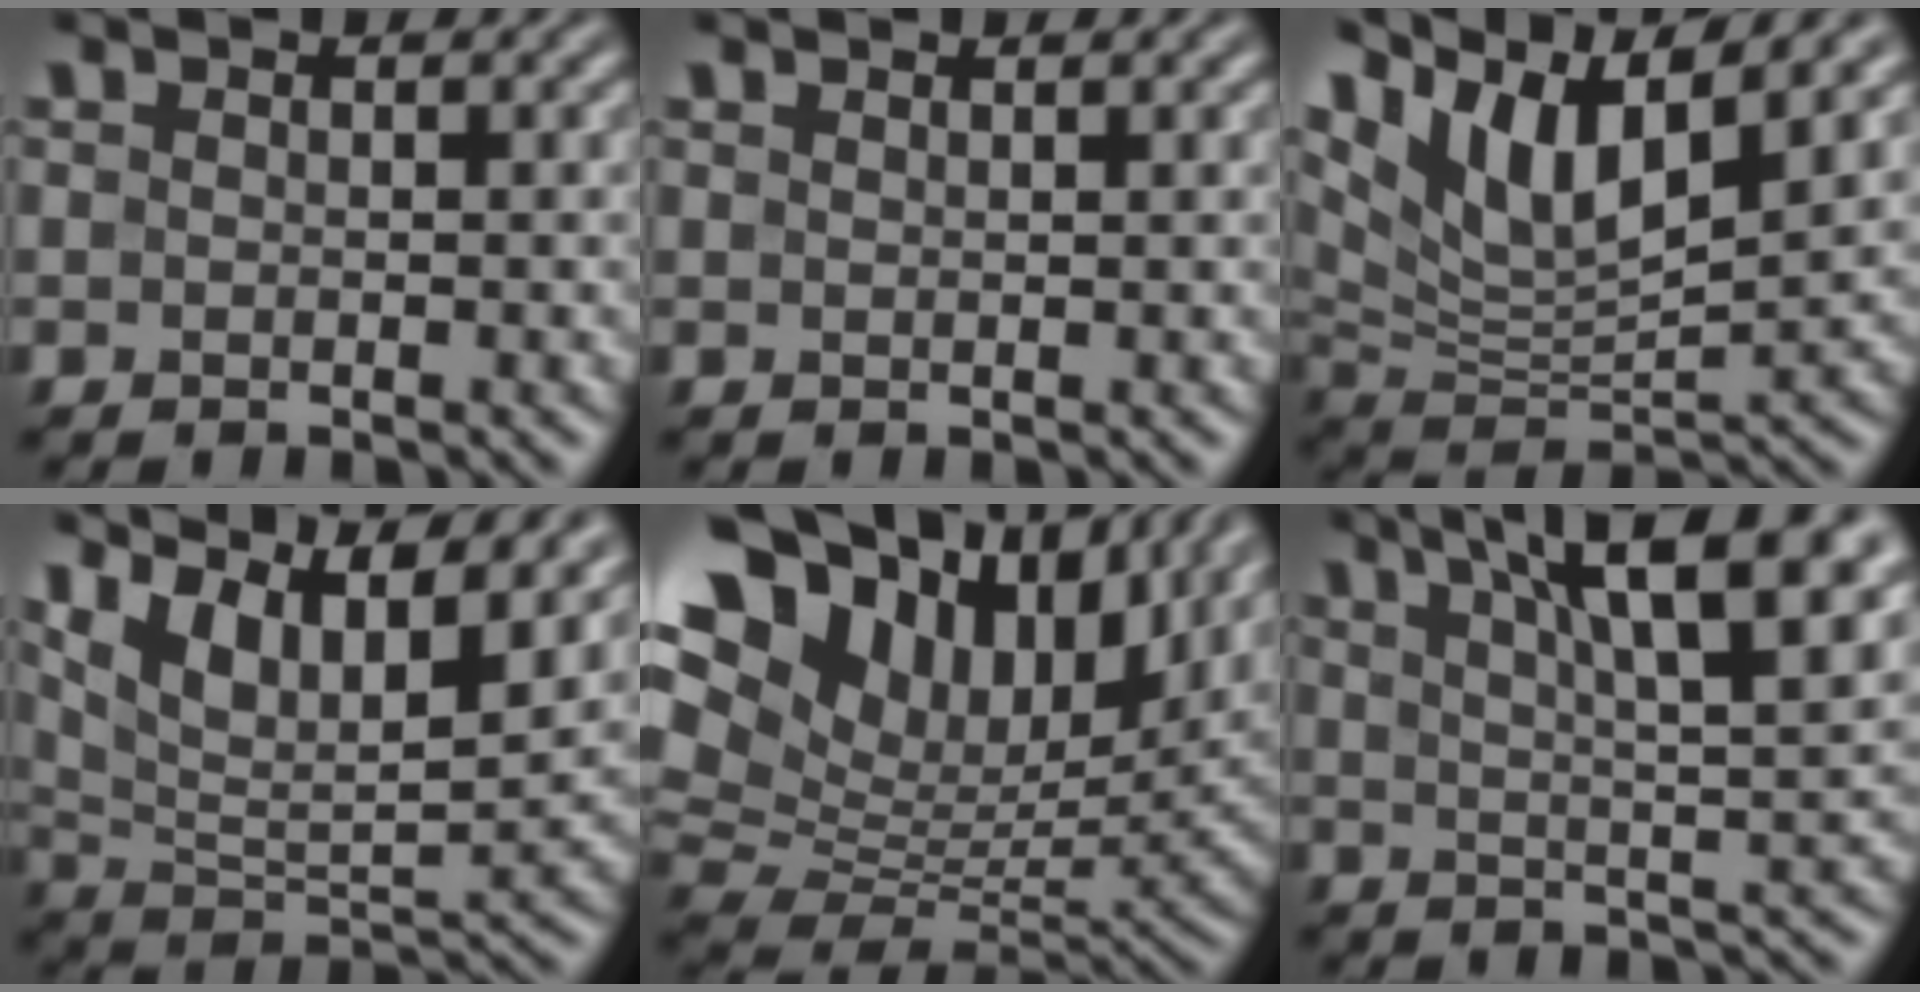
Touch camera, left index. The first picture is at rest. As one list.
[{"total": 0.8, "force": [0.7, 0.1, 0.3], "torque": [-0.002, 0.000, 0.010]}, {"total": 10.3, "force": [6.6, 3.4, 7.2], "torque": [-0.148, 0.007, 0.124]}, {"total": 13.5, "force": [8.5, 4.9, 9.2], "torque": [-0.170, 0.023, 0.123]}, {"total": 21.1, "force": [8.8, 13.1, 14.0], "torque": [-0.275, 0.036, 0.180]}, {"total": 11.9, "force": [6.4, 3.0, 9.5], "torque": [-0.119, 0.026, 0.083]}]